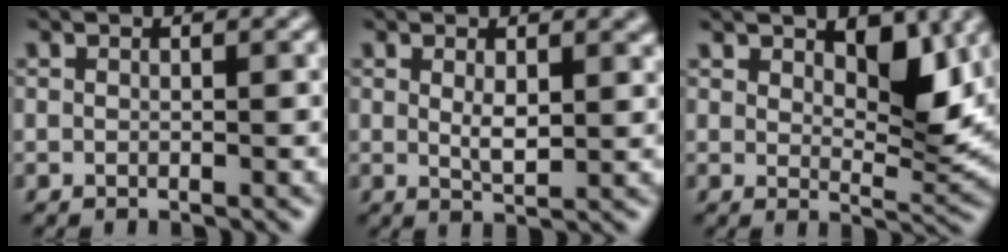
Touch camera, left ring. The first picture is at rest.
{"total": 2.2, "force": [0.8, 0.9, 1.8], "torque": [-0.034, -0.005, 0.017]}
{"total": 5.5, "force": [2.7, 2.4, 4.1], "torque": [-0.062, -0.010, 0.039]}